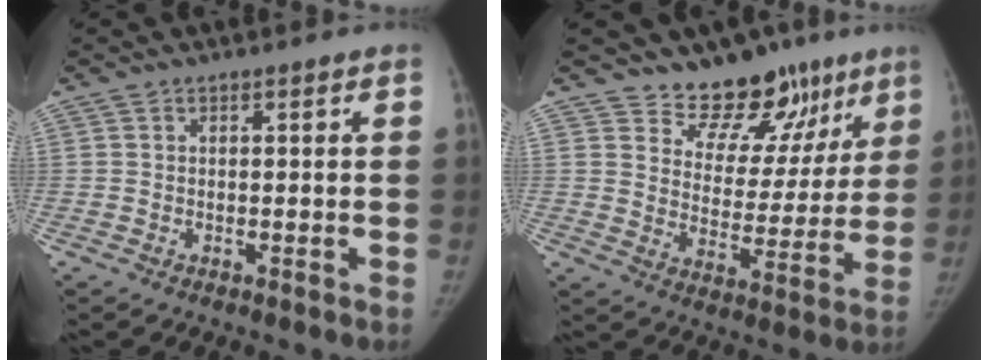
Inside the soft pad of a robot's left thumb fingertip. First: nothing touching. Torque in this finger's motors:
{"motor_torque": [0.00, 0.10, 0.09, 0.06, 0.01]}